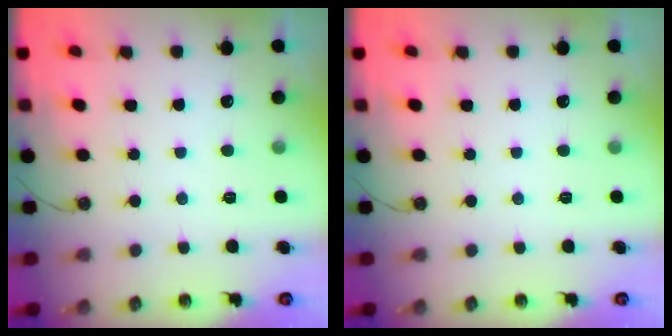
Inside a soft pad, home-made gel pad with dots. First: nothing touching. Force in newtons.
{"total": 0.0}